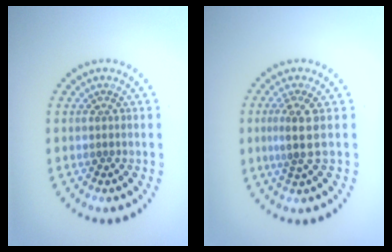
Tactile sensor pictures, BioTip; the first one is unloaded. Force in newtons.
{"total": 2.5, "press": 2.1, "slide": 1.3}